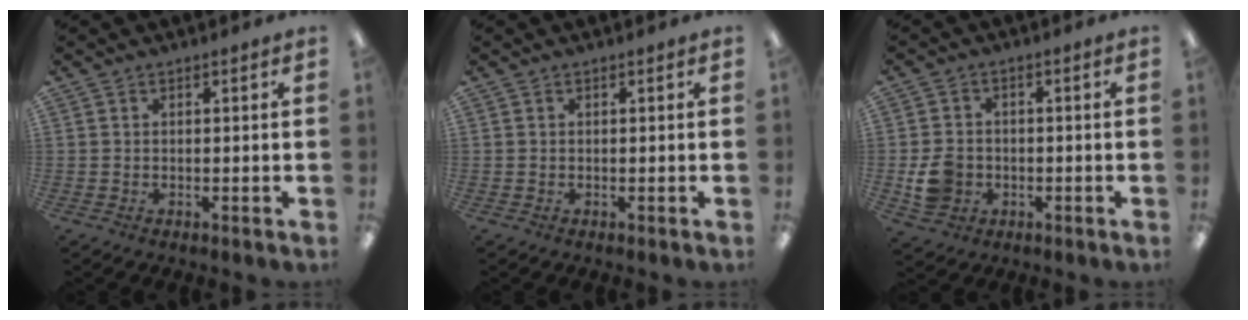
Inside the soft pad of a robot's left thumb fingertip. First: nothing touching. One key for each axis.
{"total": 0.0}
{"total": 6.5, "fx": -1.6, "fy": 5.6, "fz": 3.1, "tx": -0.048, "ty": 0.008, "tz": -0.027}